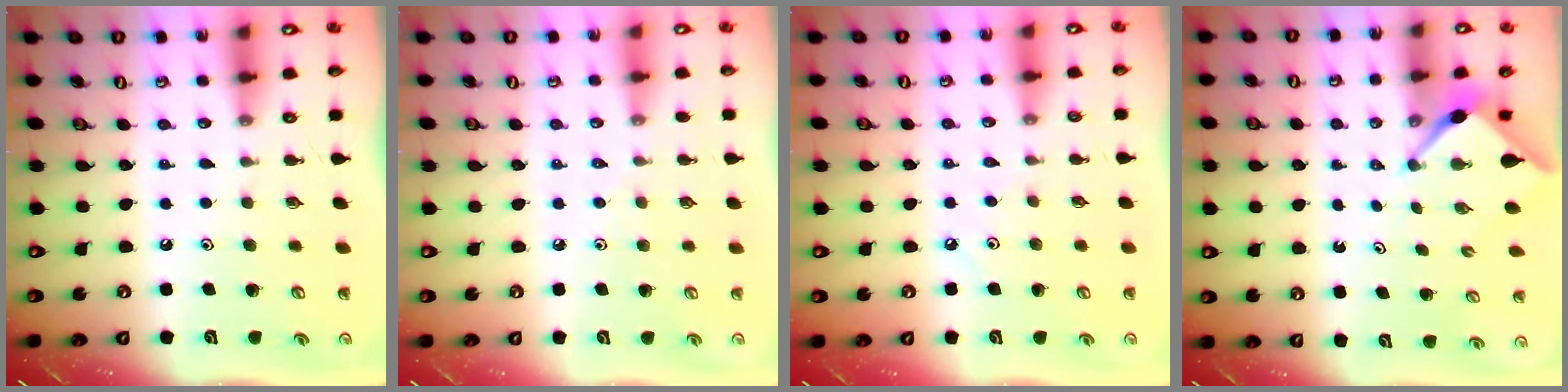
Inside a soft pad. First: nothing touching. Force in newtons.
{"total": 2.5, "press": 2.5, "slide": 0.4}
{"total": 4.1, "press": 4.1, "slide": 0.5}
{"total": 2.4, "press": 2.4, "slide": 0.3}